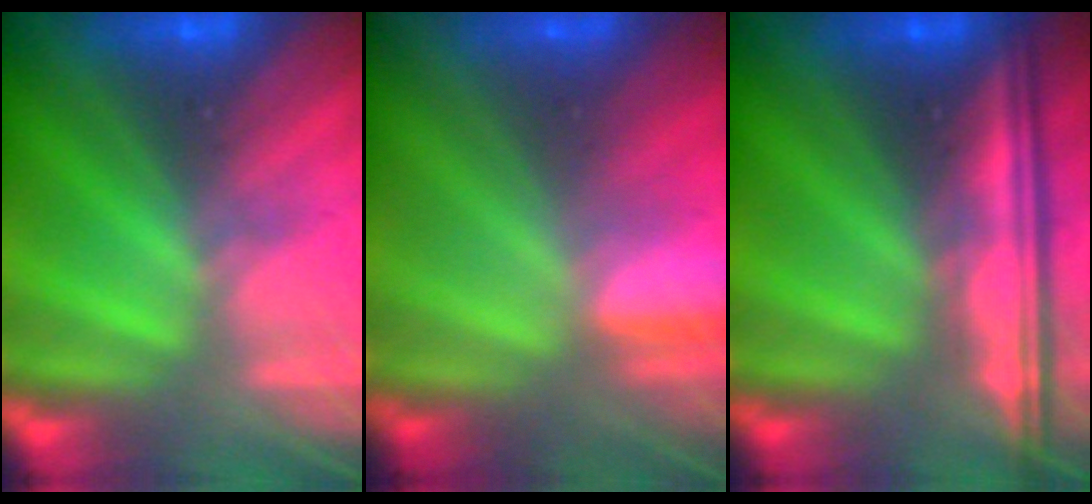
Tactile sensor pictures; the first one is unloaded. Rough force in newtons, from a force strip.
{"total": 3.1}
{"total": 6.7}